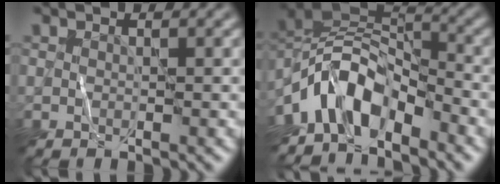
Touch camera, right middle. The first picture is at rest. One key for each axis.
{"total": 7.1, "fx": -4.6, "fy": 3.5, "fz": 4.2, "tx": -0.055, "ty": 0.010, "tz": -0.100}